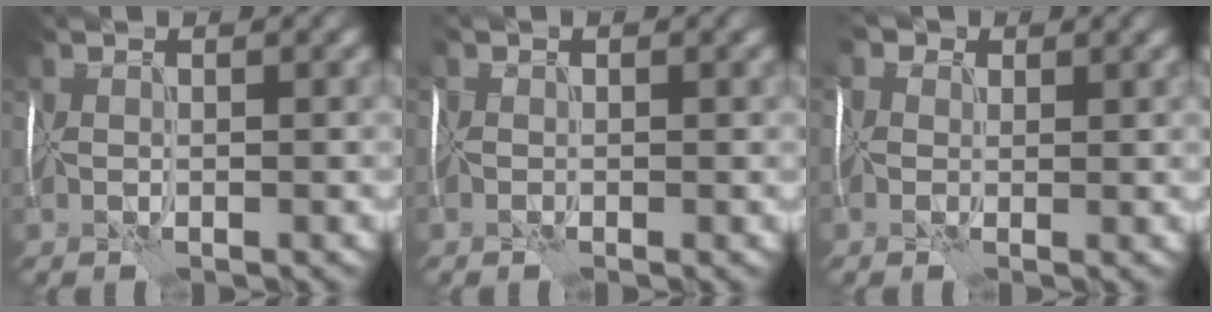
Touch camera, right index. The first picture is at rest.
{"total": 0.8, "force": [-0.4, 0.4, 0.6], "torque": [-0.013, -0.001, -0.012]}
{"total": 3.9, "force": [1.5, 3.0, 2.1], "torque": [-0.056, 0.020, 0.000]}